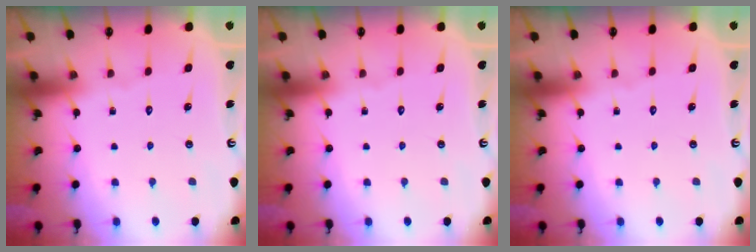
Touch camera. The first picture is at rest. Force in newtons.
{"total": 0.0}
{"total": 0.0}